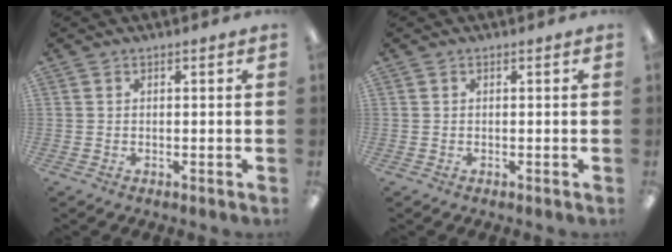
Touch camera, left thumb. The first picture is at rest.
{"total": 0.0}